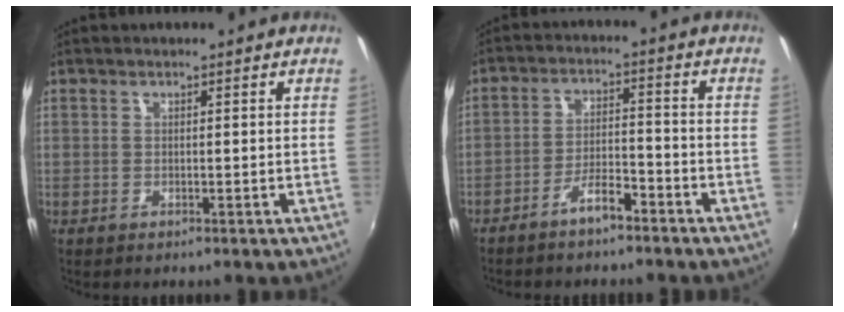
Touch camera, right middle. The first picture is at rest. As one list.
[{"total": 5.4, "force": [-4.2, 1.4, 3.0], "torque": [-0.069, 0.009, -0.071]}]